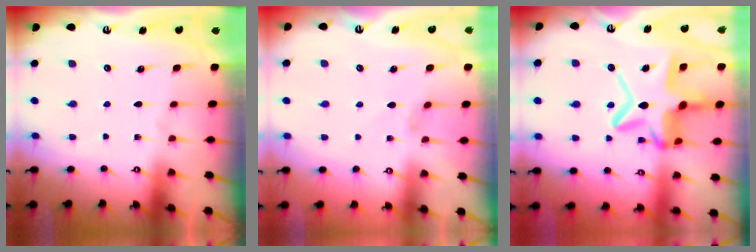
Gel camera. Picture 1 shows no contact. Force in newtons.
{"total": 0.9, "press": 0.8, "slide": 0.3}
{"total": 17.6, "press": 17.6, "slide": 1.5}